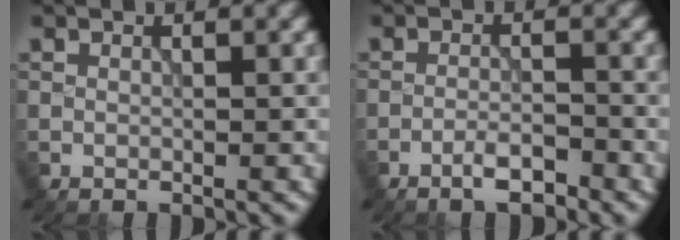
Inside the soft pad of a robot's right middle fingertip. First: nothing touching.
{"total": 2.5, "force": [-1.9, 0.4, 1.6], "torque": [-0.025, 0.006, -0.038]}